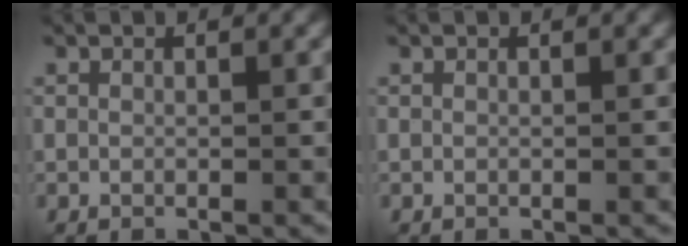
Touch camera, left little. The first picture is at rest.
{"total": 0.0}